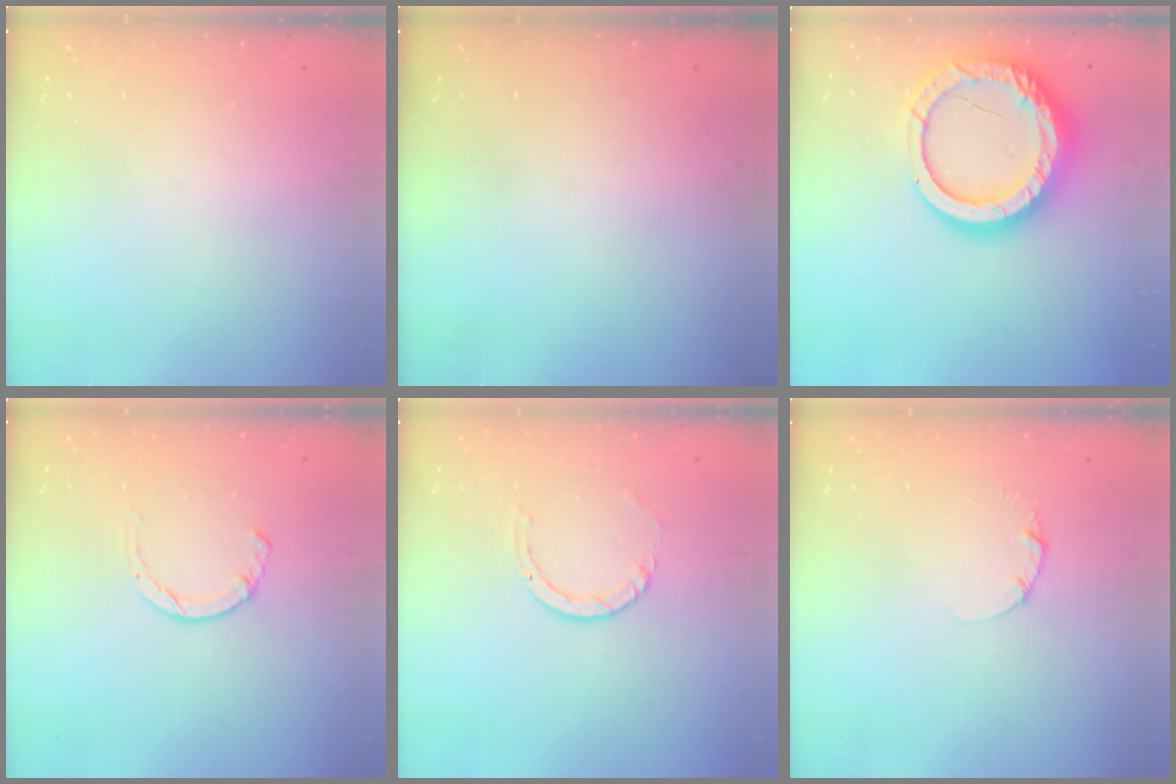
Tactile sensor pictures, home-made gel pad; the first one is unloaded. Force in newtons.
{"total": 0.0}
{"total": 20.9, "press": 20.8, "slide": 2.6}
{"total": 2.3, "press": 2.3, "slide": 0.5}
{"total": 3.8, "press": 3.7, "slide": 0.3}
{"total": 1.3, "press": 1.3, "slide": 0.2}